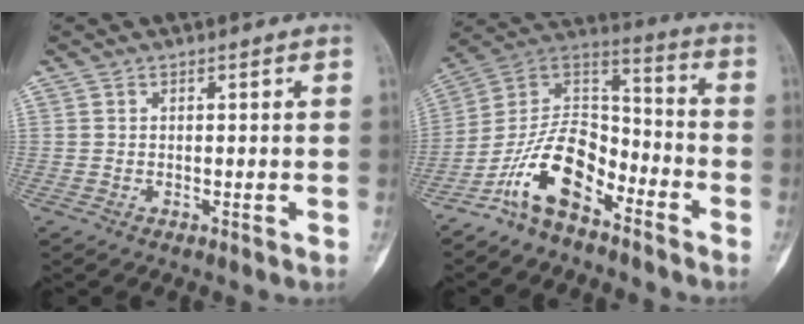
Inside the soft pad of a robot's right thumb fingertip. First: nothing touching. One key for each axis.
{"total": 14.5, "fx": -8.8, "fy": 7.3, "fz": 8.9, "tx": -0.152, "ty": 0.089, "tz": -0.174}